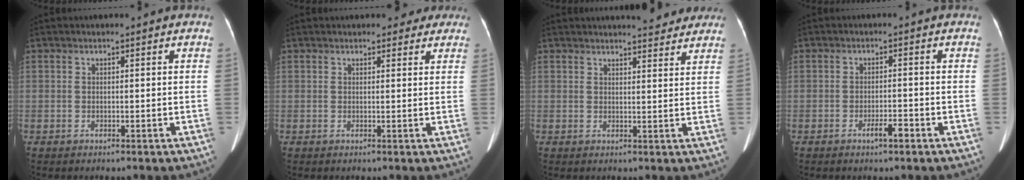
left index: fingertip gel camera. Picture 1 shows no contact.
{"total": 3.6, "force": [3.0, 1.7, 1.0], "torque": [0.002, 0.007, 0.028]}
{"total": 7.6, "force": [7.0, 1.5, 2.5], "torque": [-0.025, 0.003, 0.074]}
{"total": 2.5, "force": [-1.6, 0.4, 1.9], "torque": [-0.031, 0.001, -0.026]}